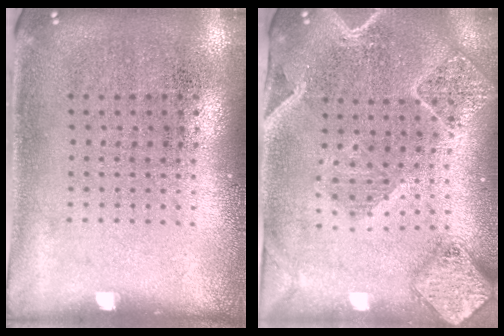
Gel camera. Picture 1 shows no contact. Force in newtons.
{"total": 2.3, "press": 2.1, "slide": 0.9}